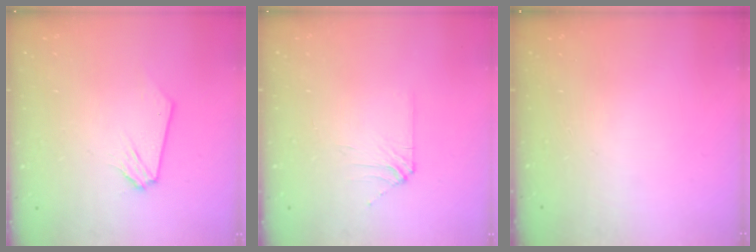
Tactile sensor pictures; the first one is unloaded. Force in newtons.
{"total": 3.8, "press": 3.8, "slide": 0.7}
{"total": 0.0}